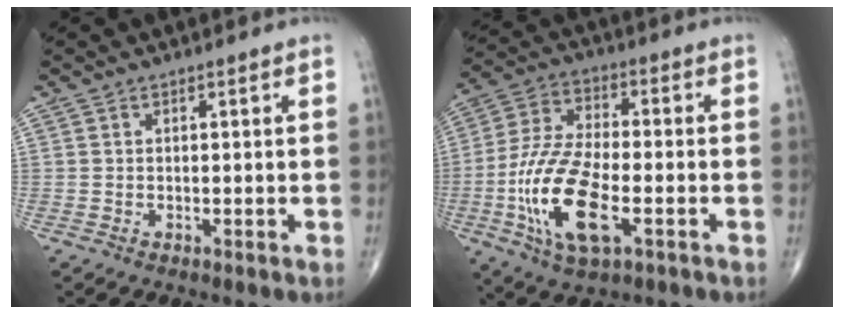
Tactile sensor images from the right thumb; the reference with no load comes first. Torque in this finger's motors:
{"motor_torque": [3.34, 1.63, 1.49, 0.09, 0.58]}